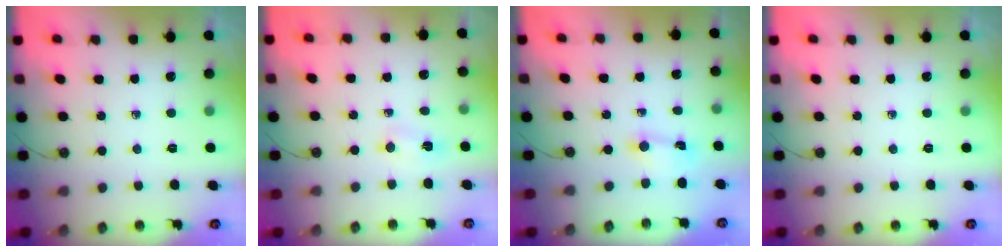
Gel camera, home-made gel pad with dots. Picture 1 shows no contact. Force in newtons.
{"total": 16.8, "press": 4.4, "slide": 16.2}
{"total": 2.0, "press": 2.0, "slide": 0.2}
{"total": 0.0}